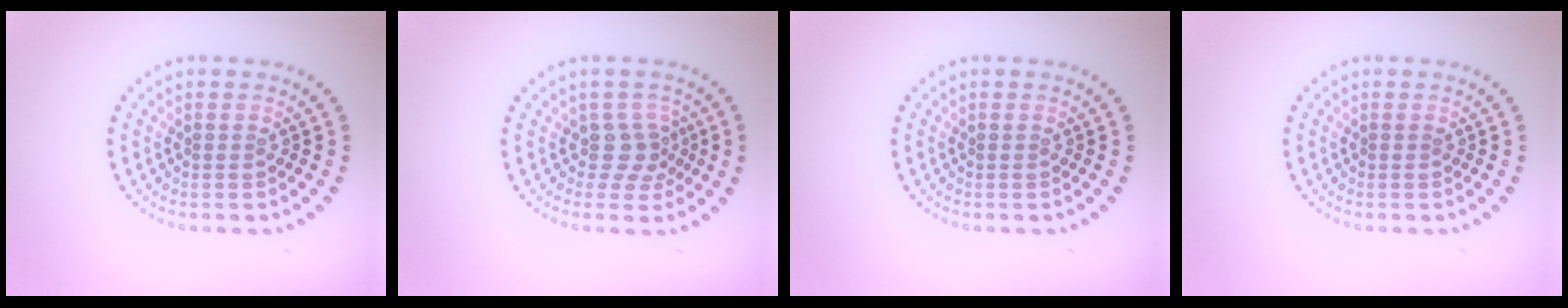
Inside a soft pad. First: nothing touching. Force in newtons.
{"total": 2.3, "press": 1.6, "slide": 1.5}
{"total": 0.0}
{"total": 0.0}